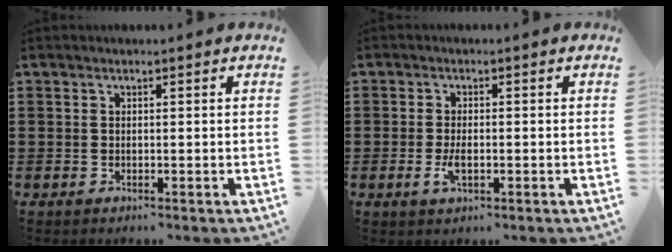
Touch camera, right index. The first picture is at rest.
{"total": 2.9, "force": [-0.8, 1.1, 2.6], "torque": [-0.061, -0.006, -0.017]}